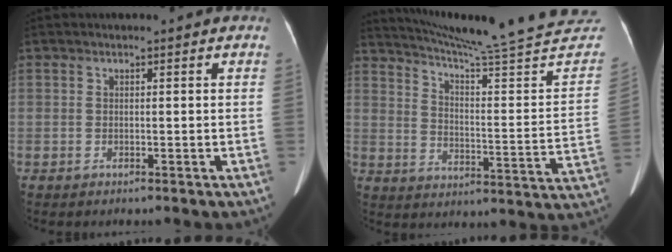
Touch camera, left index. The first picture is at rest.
{"total": 30.3, "force": [27.8, 0.3, 12.1], "torque": [-0.189, -0.122, 0.353]}